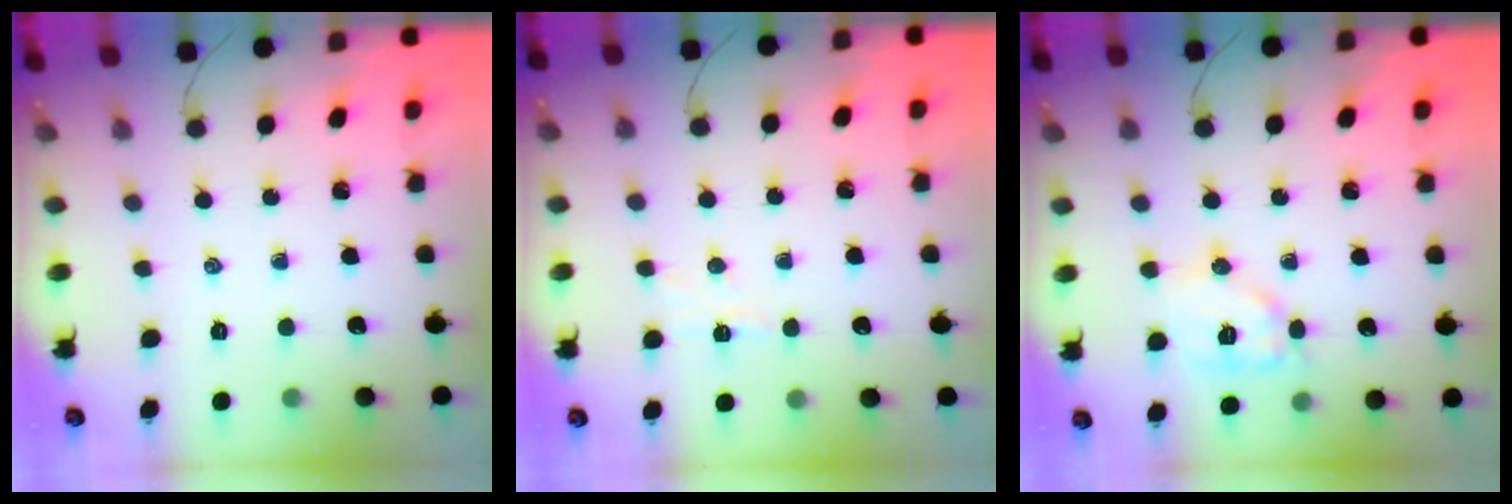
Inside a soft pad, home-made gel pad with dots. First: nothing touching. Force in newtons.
{"total": 4.4, "press": 4.2, "slide": 1.3}
{"total": 11.3, "press": 11.3, "slide": 0.5}